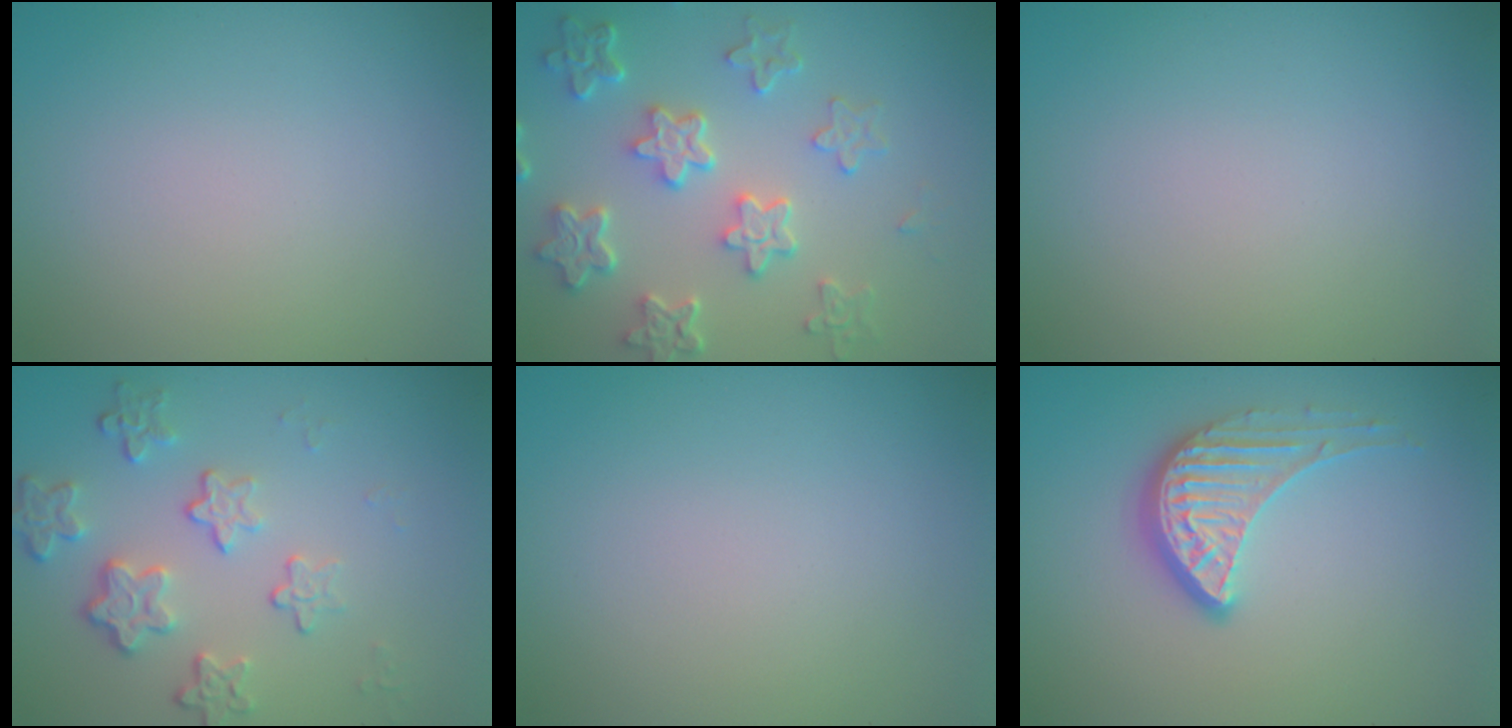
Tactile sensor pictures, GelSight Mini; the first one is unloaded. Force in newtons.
{"total": 5.9, "press": 4.5, "slide": 3.8}
{"total": 0.0}
{"total": 4.4, "press": 3.1, "slide": 3.1}
{"total": 0.0}
{"total": 4.0, "press": 2.9, "slide": 2.7}